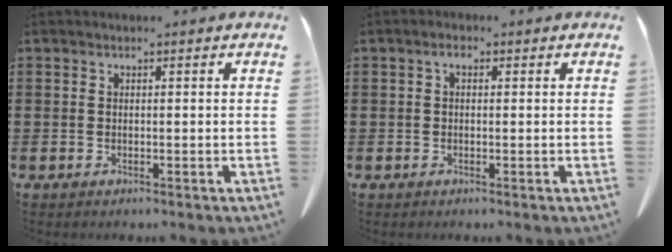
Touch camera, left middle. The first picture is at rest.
{"total": 1.5, "force": [0.0, 0.8, 1.3], "torque": [-0.028, 0.005, -0.001]}